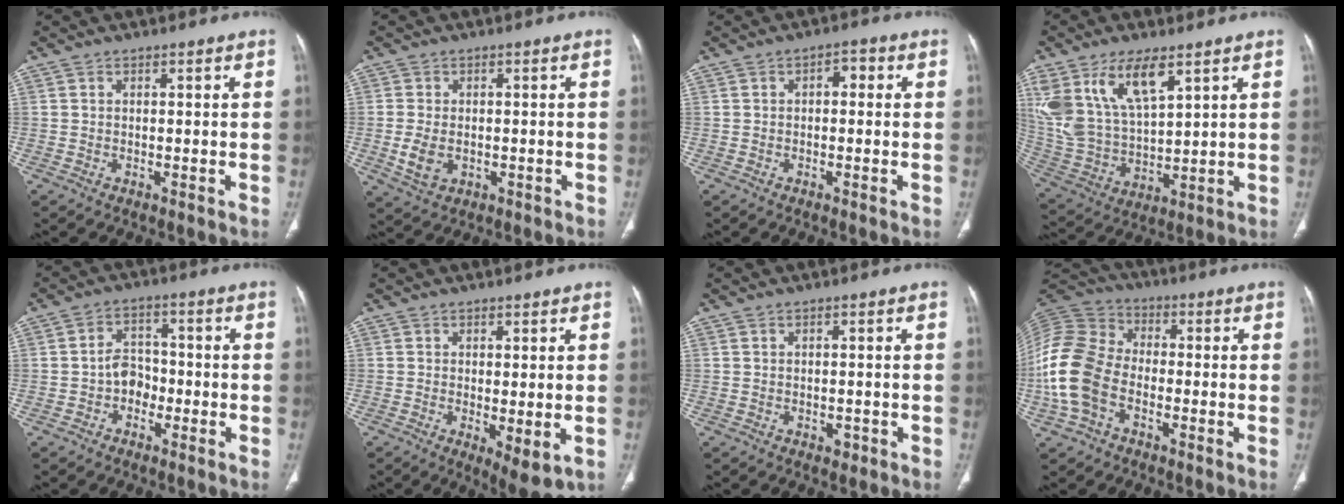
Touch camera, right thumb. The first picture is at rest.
{"total": 5.3, "force": [-1.0, 3.7, 3.7], "torque": [-0.072, -0.004, -0.011]}
{"total": 2.6, "force": [0.1, 1.6, 2.0], "torque": [-0.020, 0.013, -0.006]}
{"total": 17.1, "force": [8.9, 7.9, 12.3], "torque": [-0.238, -0.028, 0.186]}
{"total": 5.1, "force": [-1.6, 4.1, 2.6], "torque": [-0.023, 0.024, -0.036]}
{"total": 5.7, "force": [-1.1, 2.0, 5.2], "torque": [-0.085, -0.022, -0.011]}
{"total": 1.3, "force": [-0.5, 1.0, 0.6], "torque": [-0.006, 0.001, -0.005]}
{"total": 15.4, "force": [-4.1, 10.7, 10.2], "torque": [-0.223, 0.030, -0.087]}